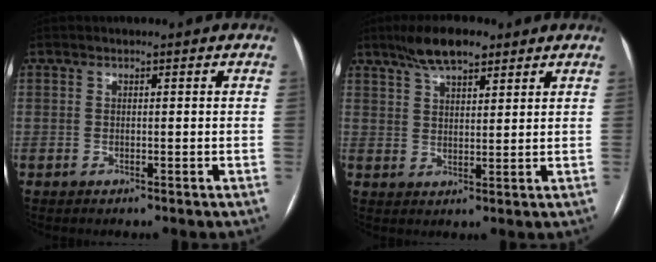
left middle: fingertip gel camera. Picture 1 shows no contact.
{"total": 7.1, "force": [5.2, 2.4, 4.2], "torque": [-0.078, 0.012, 0.092]}